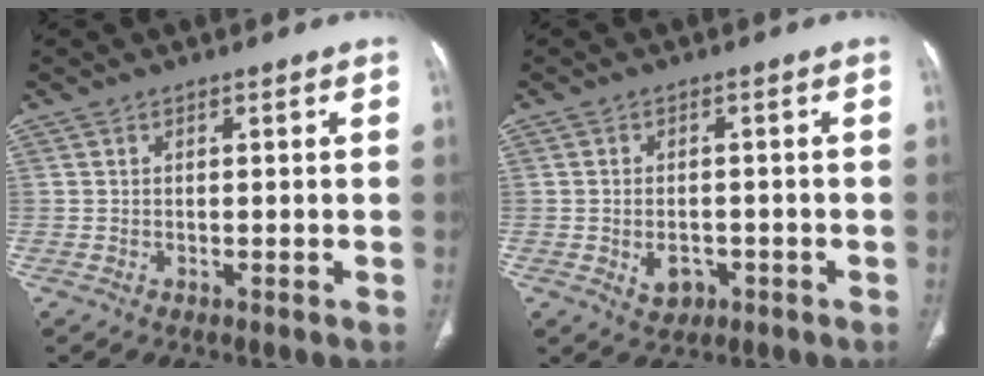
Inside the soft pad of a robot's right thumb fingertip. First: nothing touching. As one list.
[{"total": 4.0, "force": [-1.3, 2.9, 2.4], "torque": [-0.032, 0.007, -0.012]}]